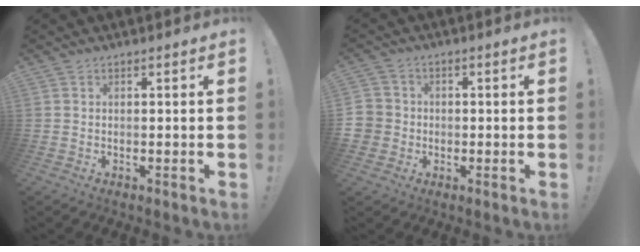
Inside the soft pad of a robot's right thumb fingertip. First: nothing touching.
{"total": 4.8, "force": [-0.8, 4.5, 1.3], "torque": [-0.028, 0.011, -0.014]}